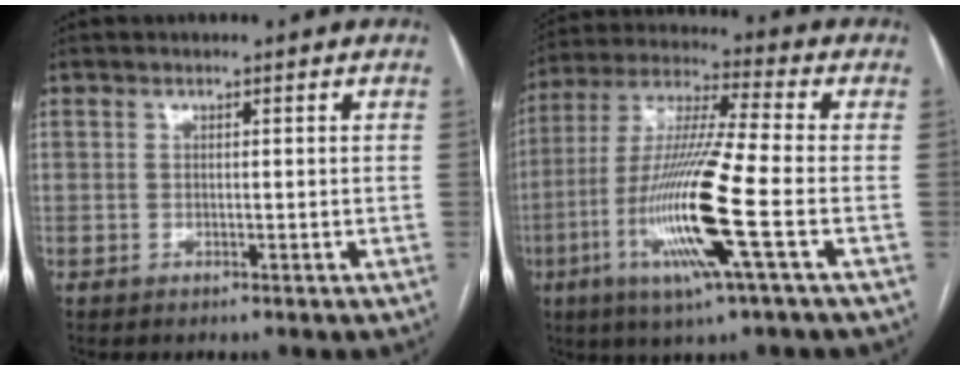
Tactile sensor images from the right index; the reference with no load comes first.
{"total": 16.3, "force": [-5.0, -0.4, 15.5], "torque": [-0.317, -0.015, -0.099]}